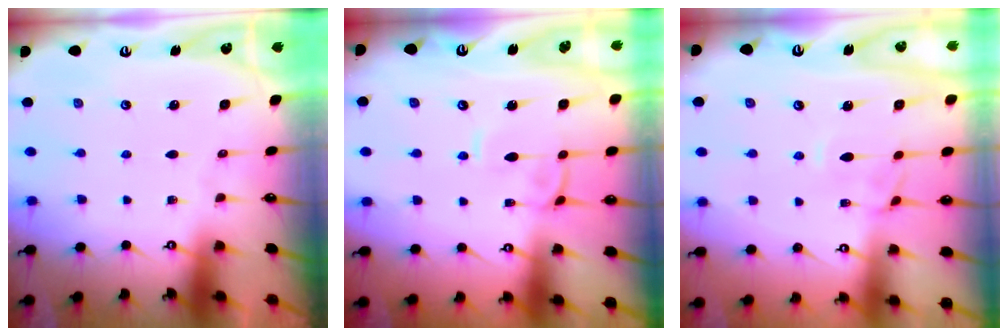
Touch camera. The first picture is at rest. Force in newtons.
{"total": 0.0}
{"total": 2.2, "press": 2.0, "slide": 0.8}